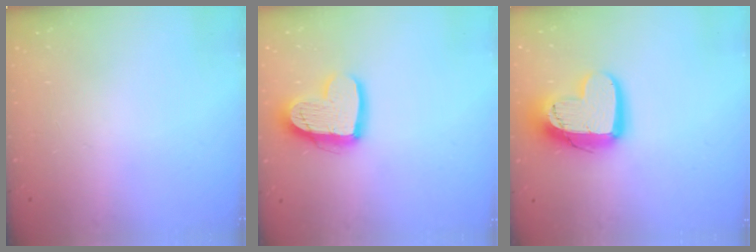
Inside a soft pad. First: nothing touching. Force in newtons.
{"total": 14.9, "press": 14.8, "slide": 1.4}
{"total": 17.0, "press": 17.0, "slide": 1.7}